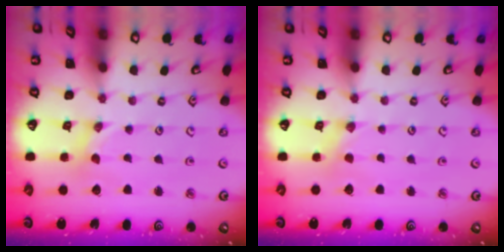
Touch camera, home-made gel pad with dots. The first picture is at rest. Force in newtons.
{"total": 1.8, "press": 1.7, "slide": 0.4}